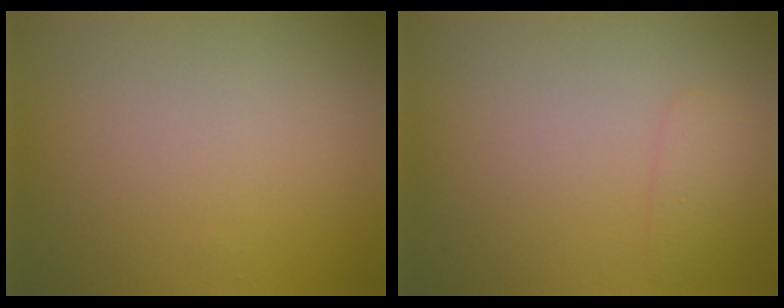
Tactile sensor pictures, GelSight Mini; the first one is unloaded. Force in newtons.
{"total": 1.5, "press": 1.5, "slide": 0.1}